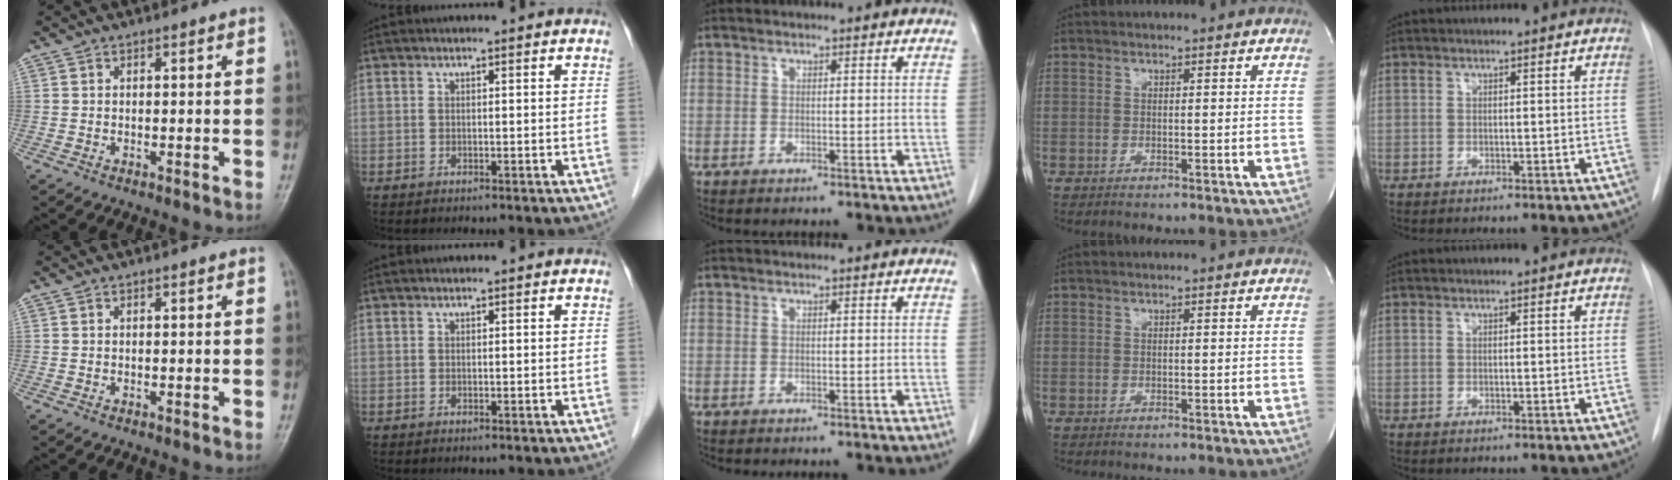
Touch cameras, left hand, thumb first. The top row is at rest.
{}